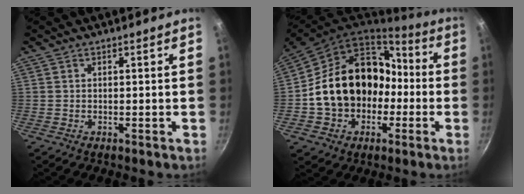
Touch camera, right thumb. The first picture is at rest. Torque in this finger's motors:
{"motor_torque": [2.50, 2.50, 0.54, -0.47, 0.56]}